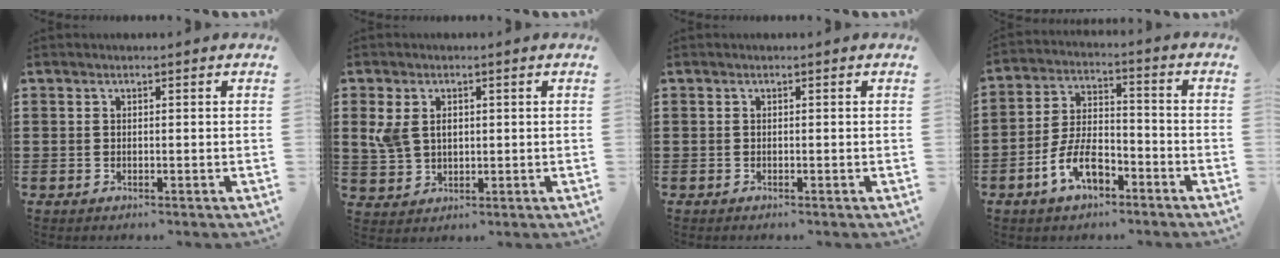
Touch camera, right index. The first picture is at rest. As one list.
[{"total": 4.3, "force": [1.1, 3.0, 2.9], "torque": [-0.079, 0.005, 0.015]}, {"total": 0.0}, {"total": 8.2, "force": [-4.4, 3.9, 5.6], "torque": [-0.125, 0.007, -0.085]}]